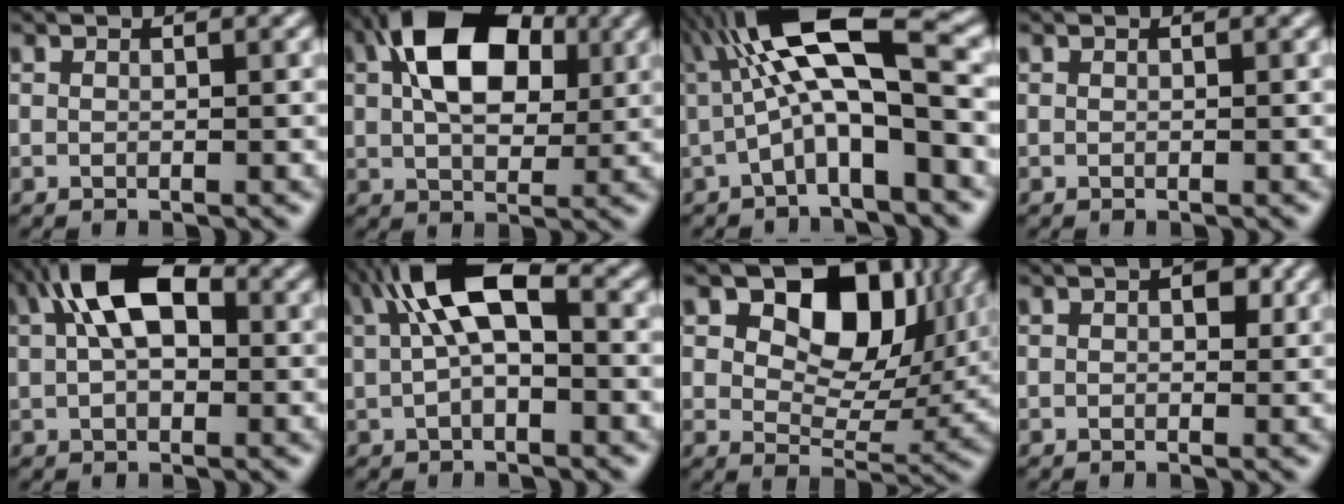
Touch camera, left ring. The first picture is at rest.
{"total": 10.4, "force": [2.8, 6.3, 7.8], "torque": [-0.135, 0.025, 0.041]}
{"total": 9.0, "force": [1.0, 2.9, 8.5], "torque": [-0.151, 0.015, 0.014]}
{"total": 0.0}
{"total": 7.6, "force": [2.1, 4.2, 6.0], "torque": [-0.106, 0.025, 0.024]}
{"total": 6.6, "force": [1.3, 2.9, 5.9], "torque": [-0.107, 0.023, 0.015]}
{"total": 9.9, "force": [4.1, 6.1, 6.6], "torque": [-0.106, 0.006, 0.068]}
{"total": 2.3, "force": [0.7, 1.4, 1.7], "torque": [-0.012, 0.006, 0.012]}